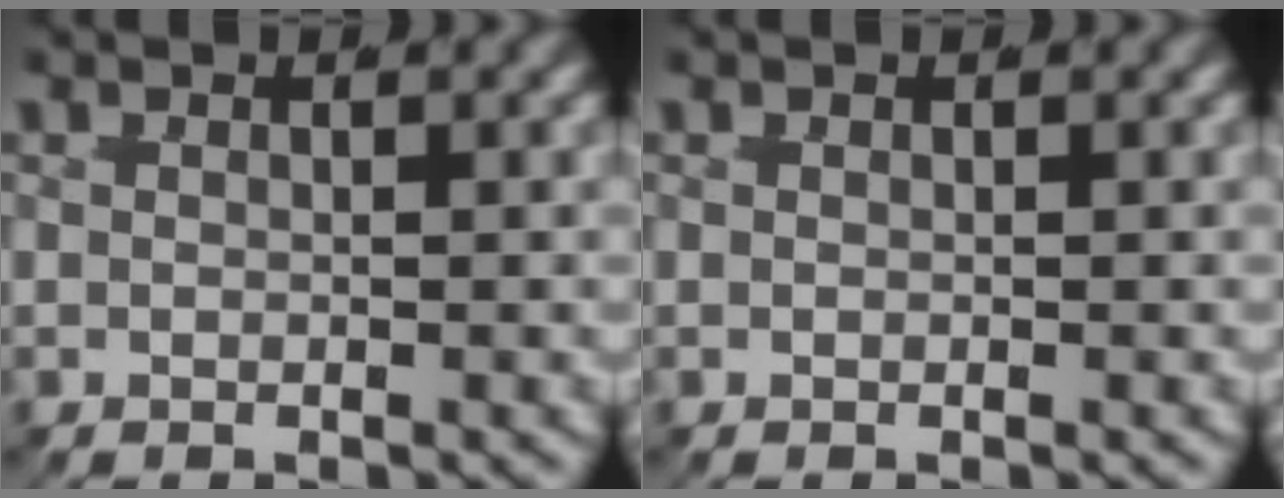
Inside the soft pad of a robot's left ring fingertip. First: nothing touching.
{"total": 0.0}